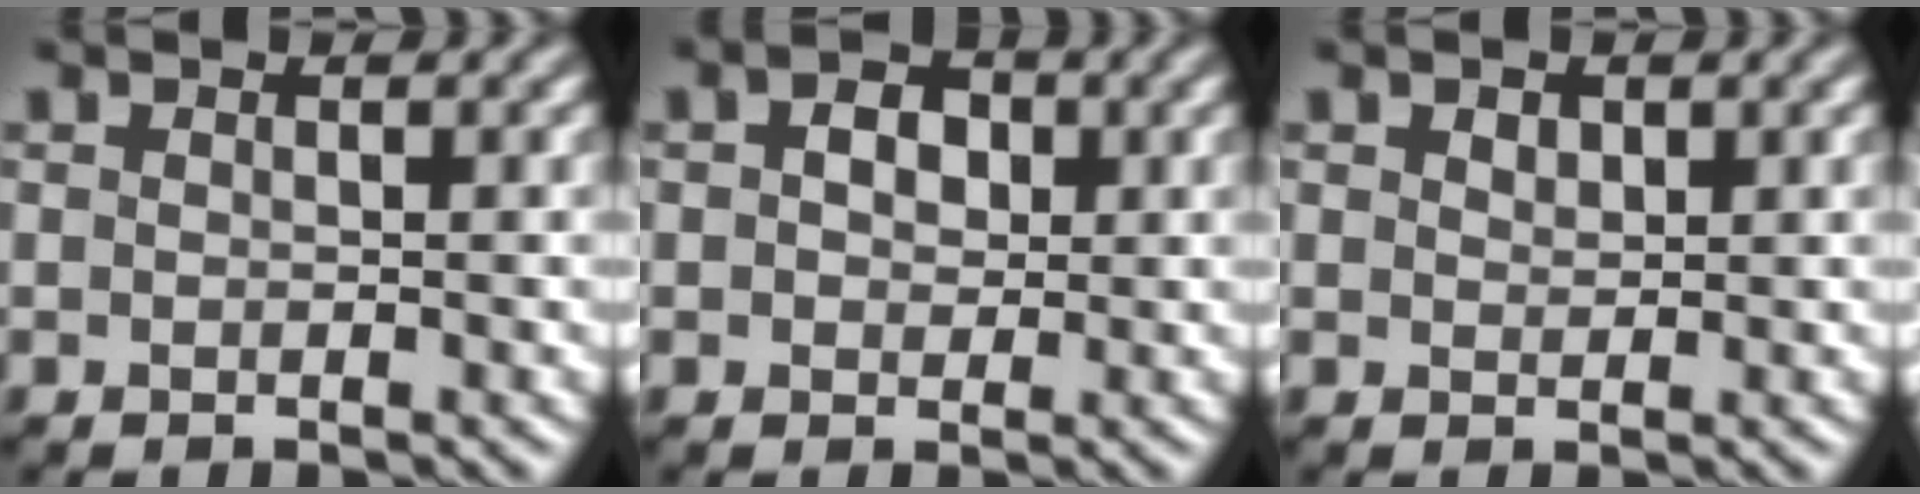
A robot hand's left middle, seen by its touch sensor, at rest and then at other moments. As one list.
[{"total": 2.7, "force": [0.7, 2.0, 1.8], "torque": [-0.027, 0.002, 0.006]}, {"total": 1.1, "force": [0.7, 0.7, 0.5], "torque": [-0.008, 0.001, 0.014]}]